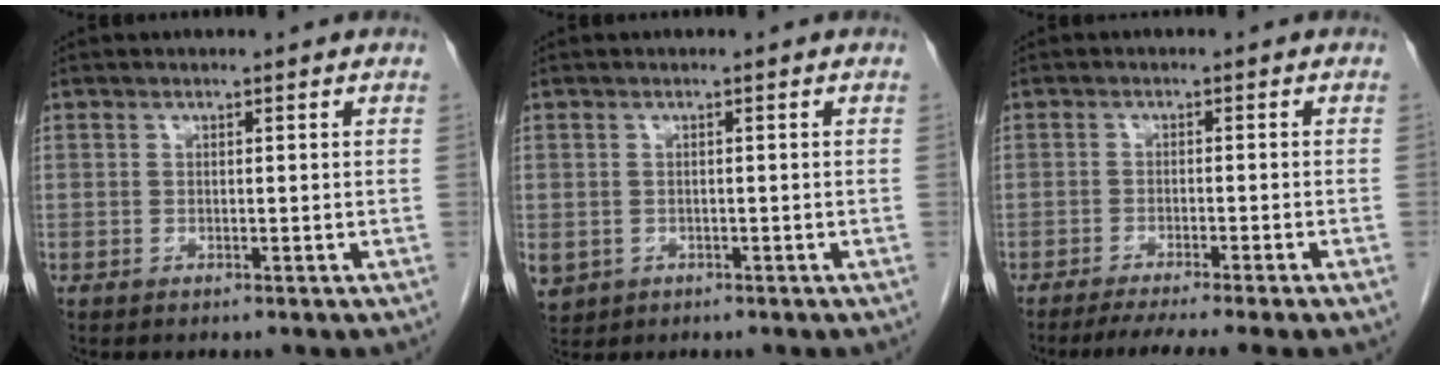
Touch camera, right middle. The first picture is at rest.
{"total": 4.1, "force": [-1.4, 3.6, 1.4], "torque": [-0.034, -0.004, -0.013]}
{"total": 8.8, "force": [-6.9, -1.0, 5.3], "torque": [-0.061, -0.019, -0.102]}